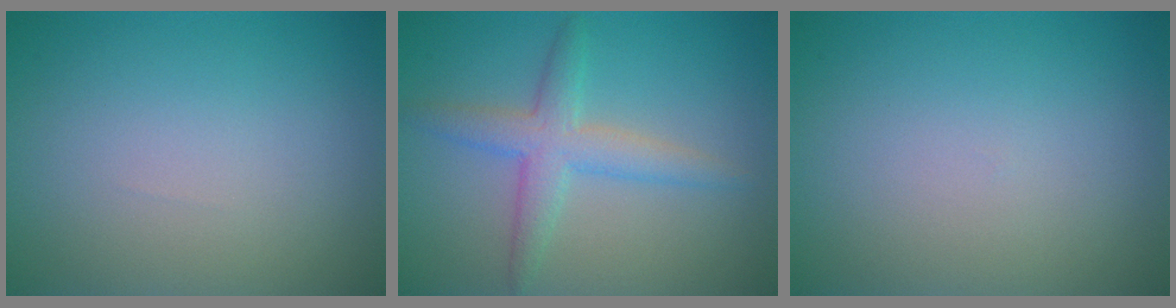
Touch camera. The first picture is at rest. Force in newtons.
{"total": 3.5, "press": 3.5, "slide": 0.1}
{"total": 0.0}